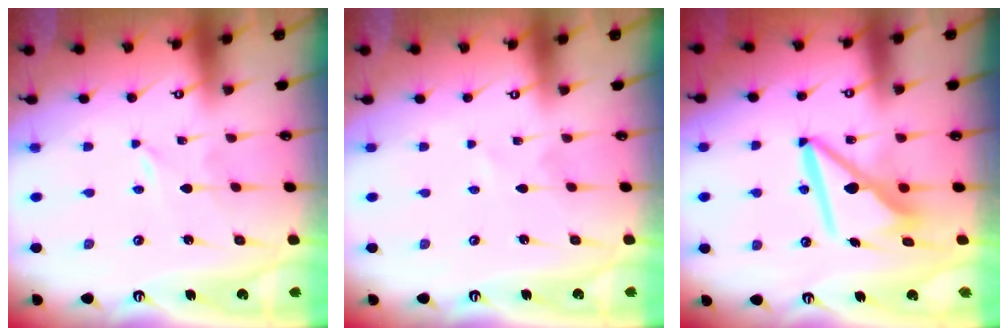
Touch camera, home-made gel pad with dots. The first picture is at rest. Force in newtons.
{"total": 0.0}
{"total": 10.1, "press": 10.1, "slide": 0.9}